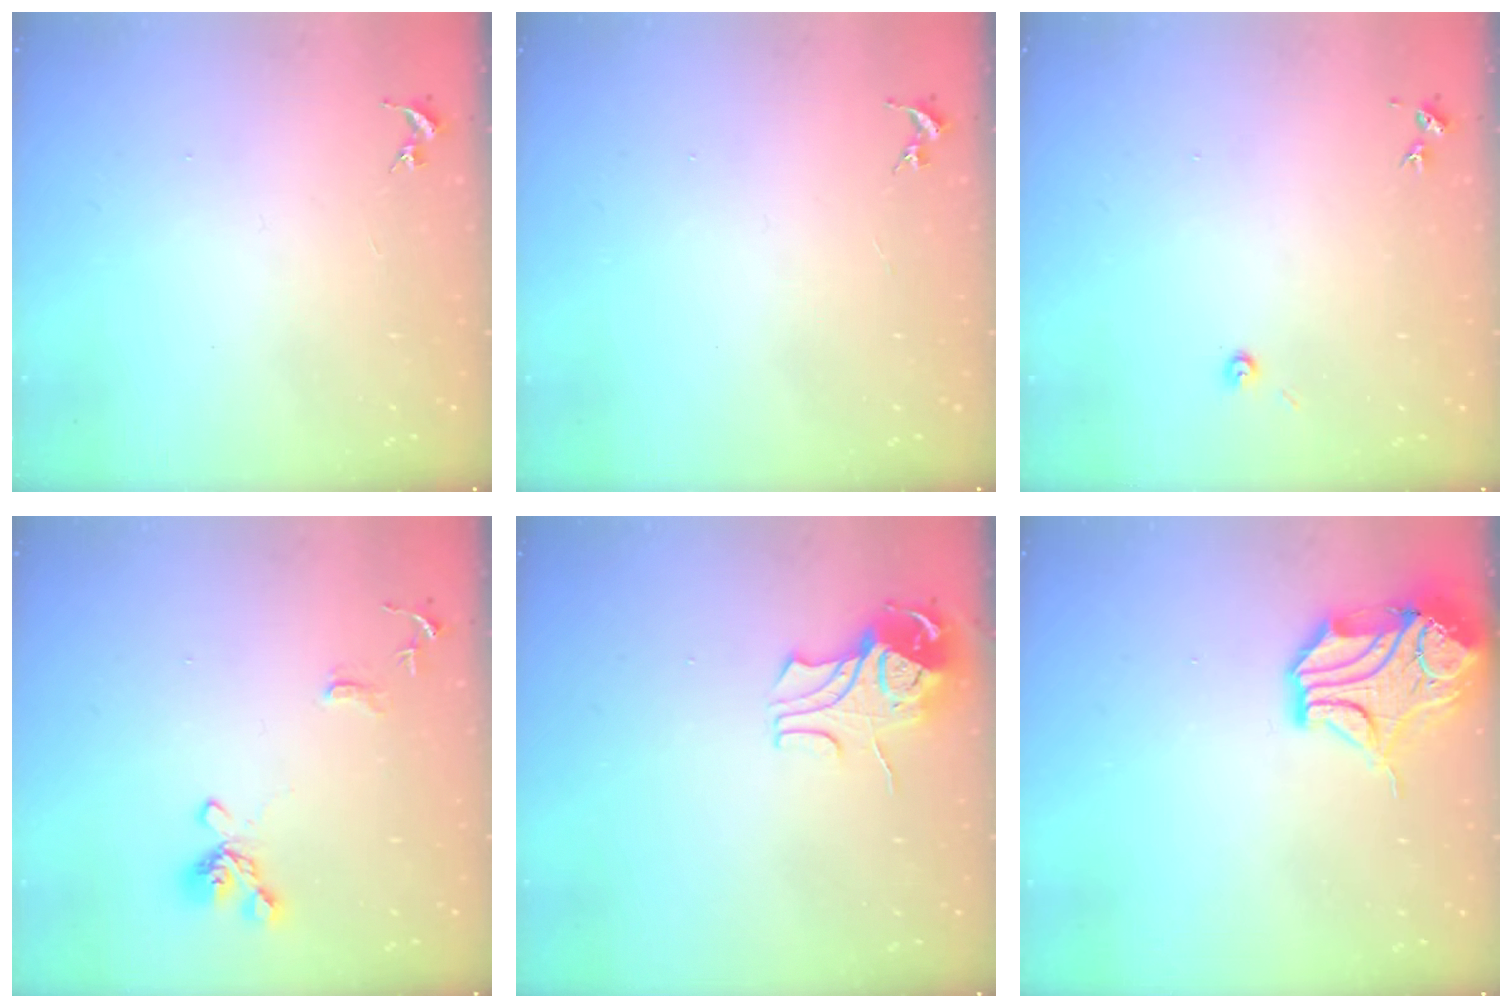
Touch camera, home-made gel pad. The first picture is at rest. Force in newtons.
{"total": 0.0}
{"total": 3.1, "press": 3.1, "slide": 0.3}
{"total": 12.9, "press": 12.9, "slide": 1.6}
{"total": 9.0, "press": 8.9, "slide": 1.0}
{"total": 14.1, "press": 13.9, "slide": 2.1}